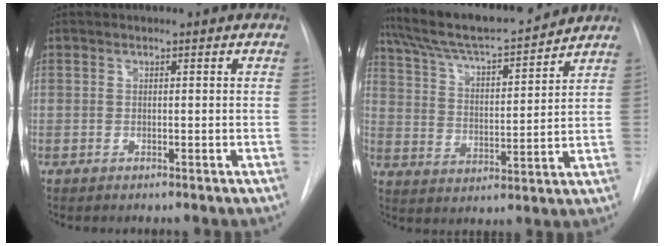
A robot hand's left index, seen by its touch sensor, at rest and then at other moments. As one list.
[{"total": 16.6, "force": [15.0, 1.8, 6.8], "torque": [-0.122, 0.008, 0.246]}]